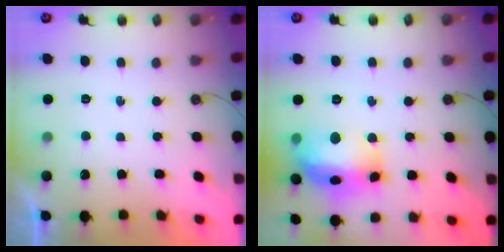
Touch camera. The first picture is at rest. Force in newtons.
{"total": 17.7, "press": 17.6, "slide": 1.4}